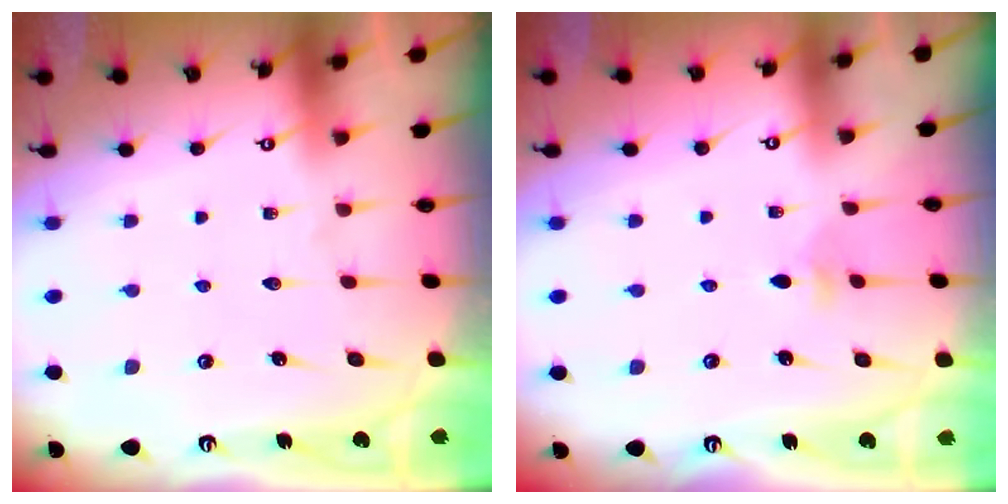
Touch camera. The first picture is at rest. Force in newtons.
{"total": 2.8, "press": 2.7, "slide": 0.8}